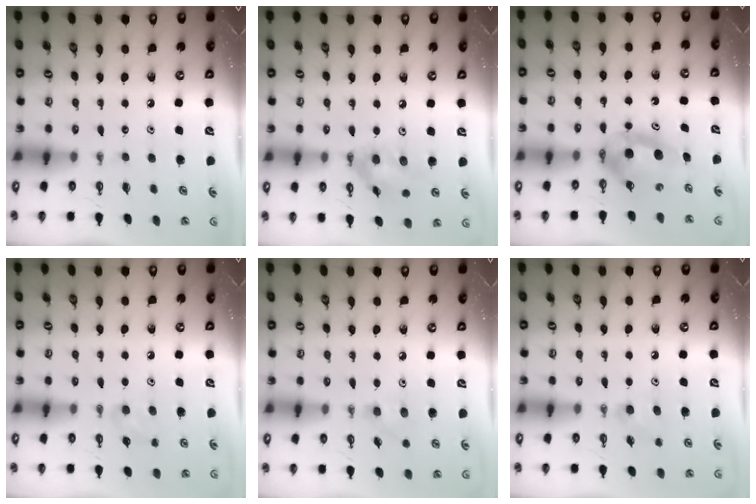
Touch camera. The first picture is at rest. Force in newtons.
{"total": 11.3, "press": 11.1, "slide": 1.8}
{"total": 6.6, "press": 6.2, "slide": 2.5}
{"total": 10.4, "press": 6.7, "slide": 7.9}
{"total": 7.4, "press": 6.9, "slide": 2.7}
{"total": 4.8, "press": 4.2, "slide": 2.3}